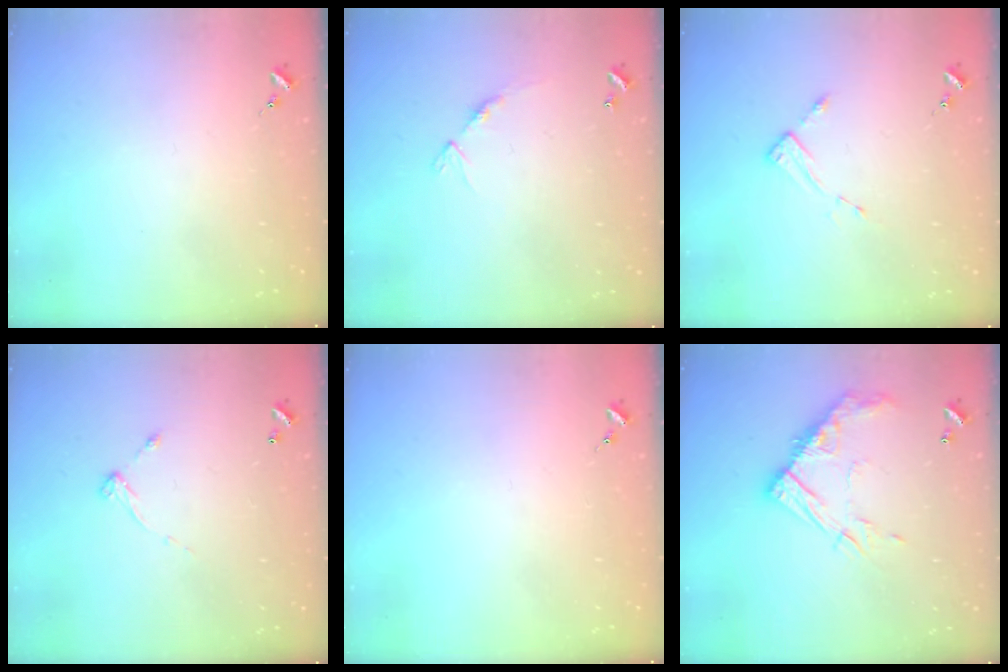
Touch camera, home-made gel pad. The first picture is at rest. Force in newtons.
{"total": 8.4, "press": 8.4, "slide": 0.6}
{"total": 2.6, "press": 2.6, "slide": 0.4}
{"total": 5.4, "press": 5.4, "slide": 0.3}
{"total": 0.0}
{"total": 12.5, "press": 12.5, "slide": 1.0}